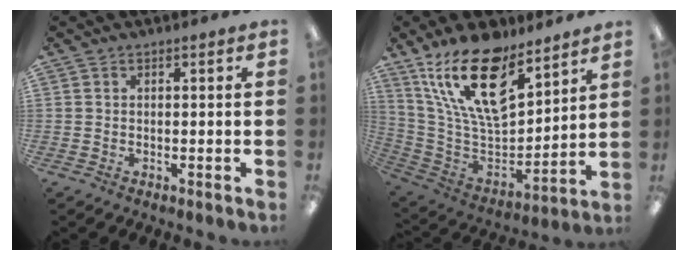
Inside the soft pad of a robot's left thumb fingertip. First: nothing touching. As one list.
[{"total": 22.4, "force": [14.4, 10.0, 13.9], "torque": [-0.254, -0.089, 0.254]}]